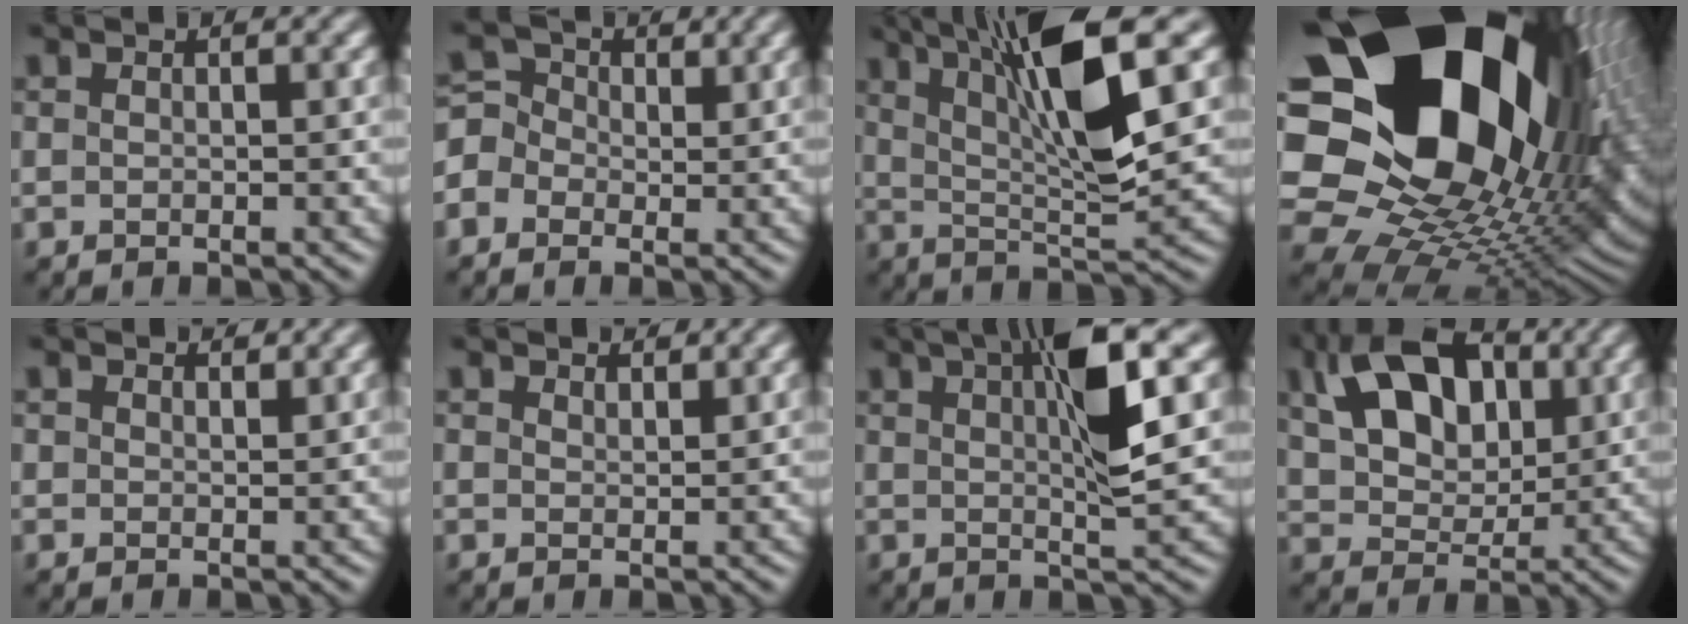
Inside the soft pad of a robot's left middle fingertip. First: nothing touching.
{"total": 3.2, "force": [-0.7, 3.0, 0.8], "torque": [-0.016, 0.019, -0.028]}
{"total": 9.6, "force": [3.9, 2.0, 8.5], "torque": [-0.146, -0.001, 0.070]}
{"total": 23.2, "force": [7.6, 16.1, 15.0], "torque": [-0.285, 0.015, 0.146]}
{"total": 1.3, "force": [1.3, 0.2, -0.1], "torque": [0.001, -0.004, 0.018]}
{"total": 1.6, "force": [1.6, 0.1, -0.1], "torque": [0.003, -0.003, 0.022]}
{"total": 6.8, "force": [2.6, 1.1, 6.2], "torque": [-0.089, 0.009, 0.035]}
{"total": 9.9, "force": [3.9, 6.3, 6.6], "torque": [-0.137, 0.023, 0.060]}